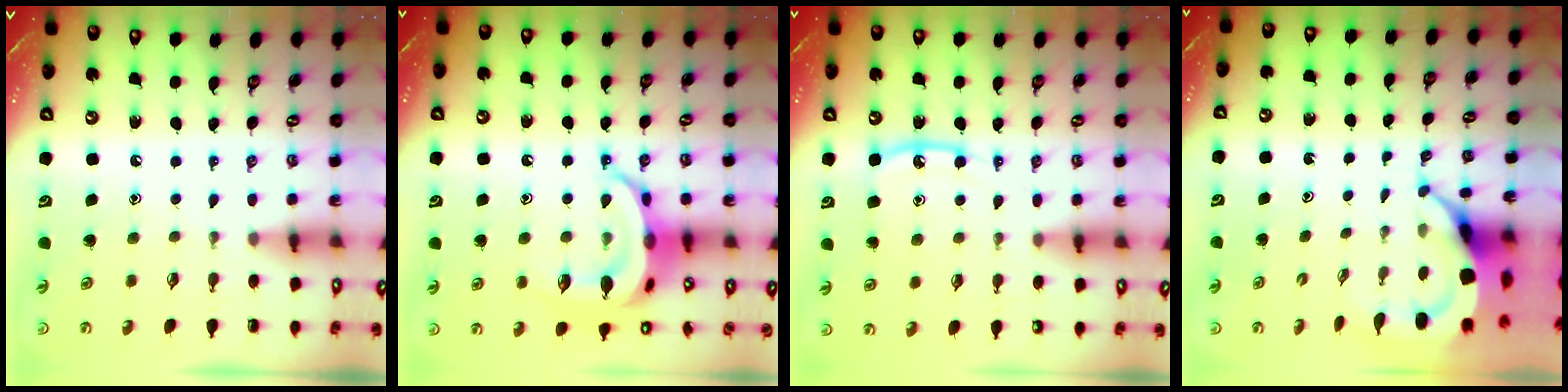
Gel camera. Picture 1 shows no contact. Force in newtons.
{"total": 18.7, "press": 18.7, "slide": 0.3}
{"total": 9.9, "press": 9.8, "slide": 0.8}
{"total": 5.2, "press": 5.2, "slide": 0.6}